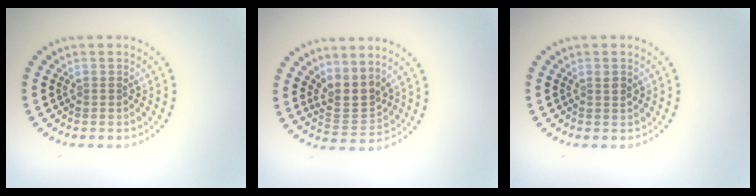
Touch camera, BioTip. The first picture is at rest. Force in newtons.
{"total": 3.0, "press": 2.5, "slide": 1.7}
{"total": 0.8, "press": 0.7, "slide": 0.2}